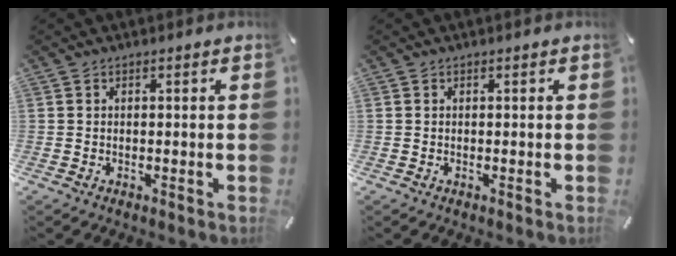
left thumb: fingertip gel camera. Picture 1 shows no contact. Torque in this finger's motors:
{"motor_torque": [0.00, 0.00, -0.02, 0.02, 0.00]}